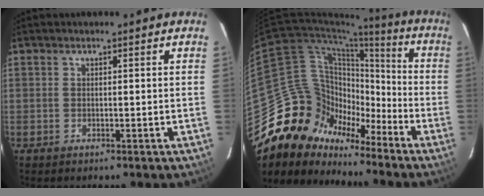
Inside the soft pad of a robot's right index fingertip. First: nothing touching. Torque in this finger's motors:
{"motor_torque": [0.97, -1.17, 0.05, -0.07]}